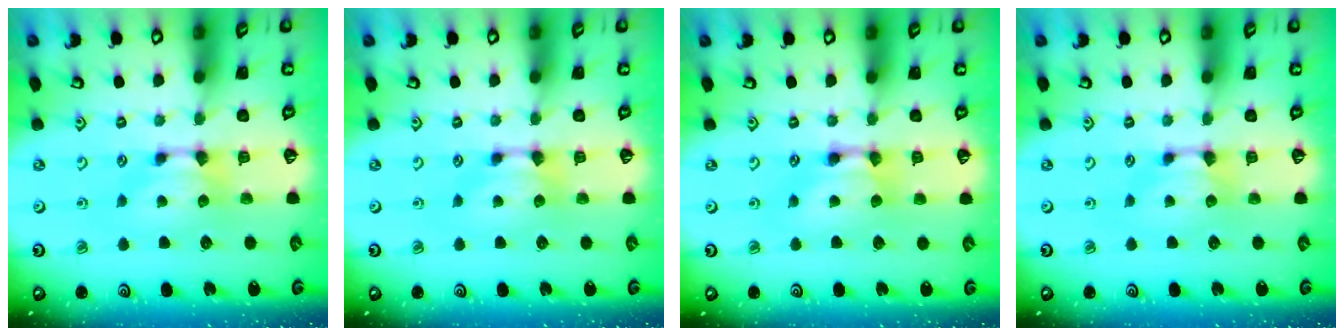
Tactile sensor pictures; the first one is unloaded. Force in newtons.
{"total": 0.0}
{"total": 2.2, "press": 2.2, "slide": 0.1}
{"total": 0.0}